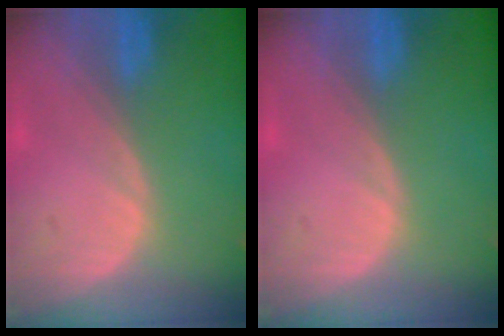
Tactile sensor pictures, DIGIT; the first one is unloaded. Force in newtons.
{"total": 0.0}